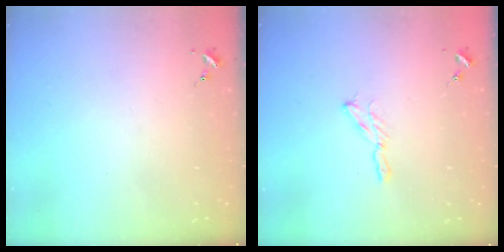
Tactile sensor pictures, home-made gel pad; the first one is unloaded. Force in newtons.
{"total": 4.9, "press": 4.8, "slide": 0.2}